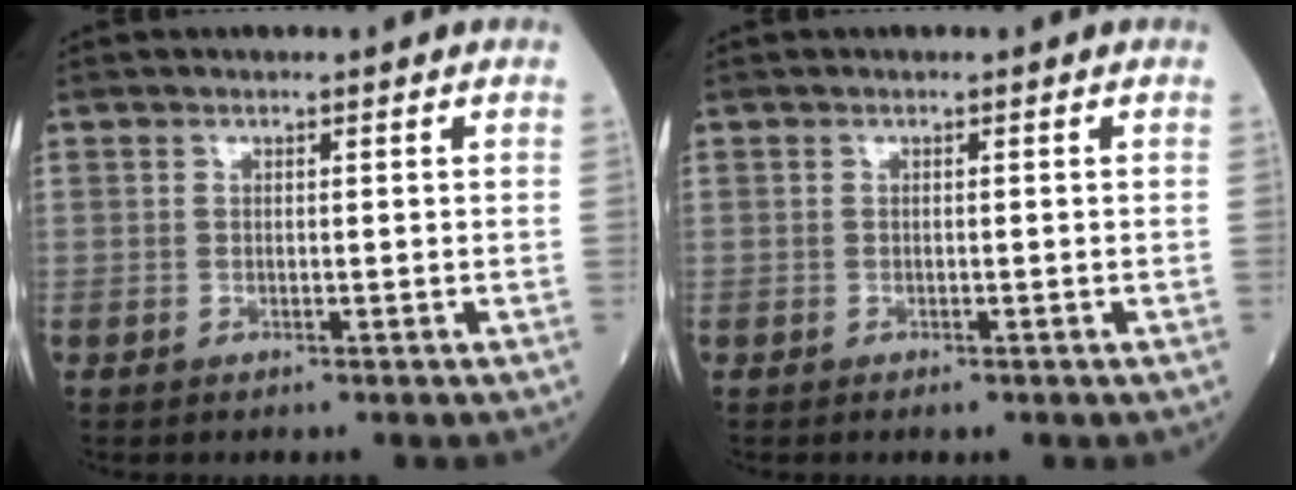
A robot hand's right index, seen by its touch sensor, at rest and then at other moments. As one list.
[{"total": 0.6, "force": [-0.4, 0.2, 0.3], "torque": [-0.003, 0.000, -0.005]}]